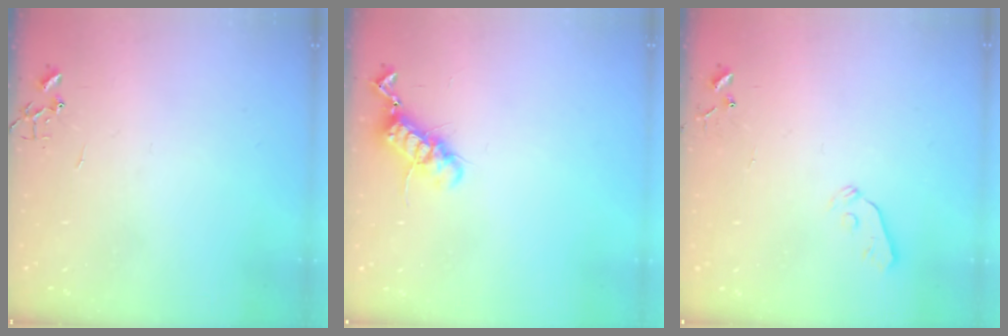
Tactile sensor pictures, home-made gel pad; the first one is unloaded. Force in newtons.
{"total": 11.7, "press": 11.6, "slide": 1.2}
{"total": 4.1, "press": 4.0, "slide": 0.6}